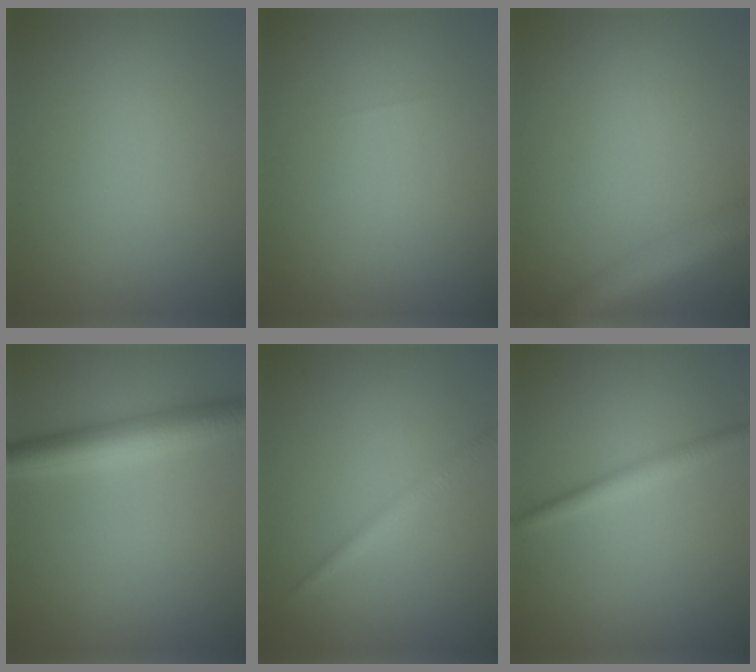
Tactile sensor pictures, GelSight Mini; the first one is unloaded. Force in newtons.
{"total": 0.0}
{"total": 5.0, "press": 5.0, "slide": 0.2}
{"total": 4.9, "press": 4.9, "slide": 0.0}
{"total": 1.6, "press": 1.6, "slide": 0.1}
{"total": 2.2, "press": 2.1, "slide": 0.0}